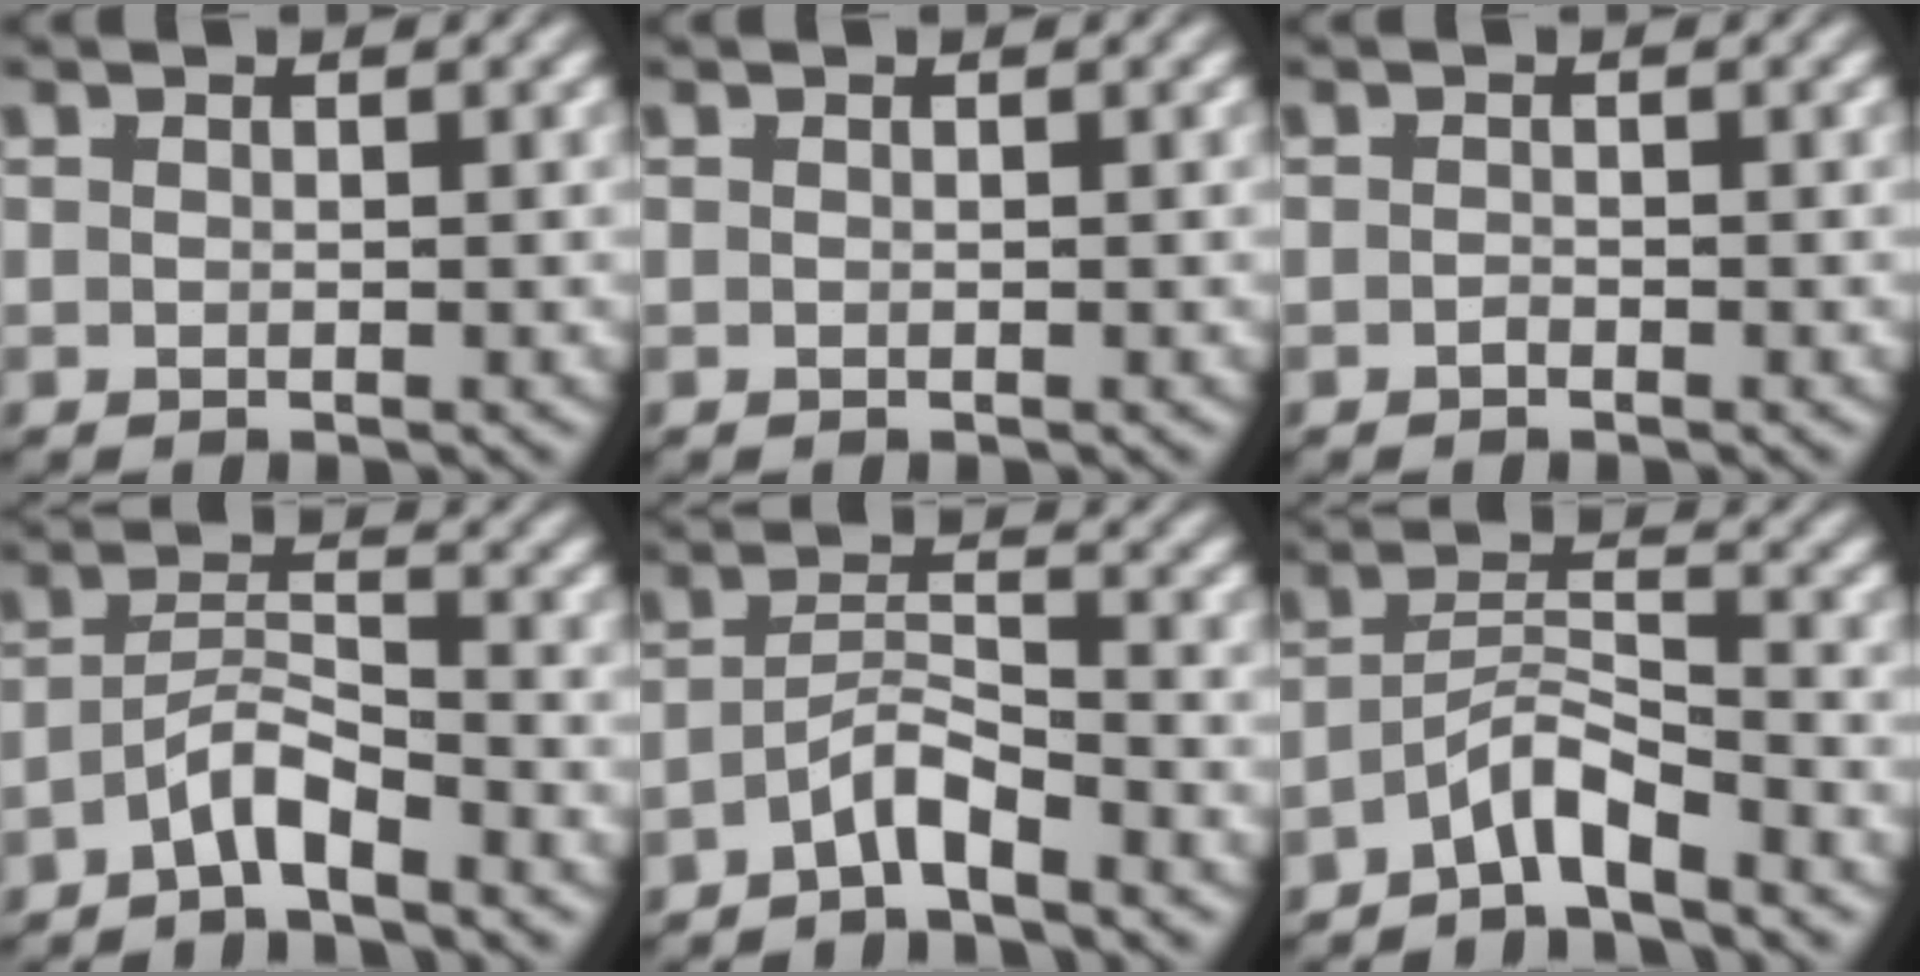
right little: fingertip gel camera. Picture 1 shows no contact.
{"total": 0.0}
{"total": 0.9, "force": [-0.7, -0.4, -0.1], "torque": [0.005, -0.006, -0.010]}
{"total": 3.8, "force": [-2.8, 1.2, 2.2], "torque": [-0.034, -0.011, -0.043]}
{"total": 3.5, "force": [-2.7, 1.1, 2.1], "torque": [-0.029, -0.009, -0.043]}
{"total": 4.4, "force": [-3.2, 1.6, 2.6], "torque": [-0.041, -0.016, -0.048]}